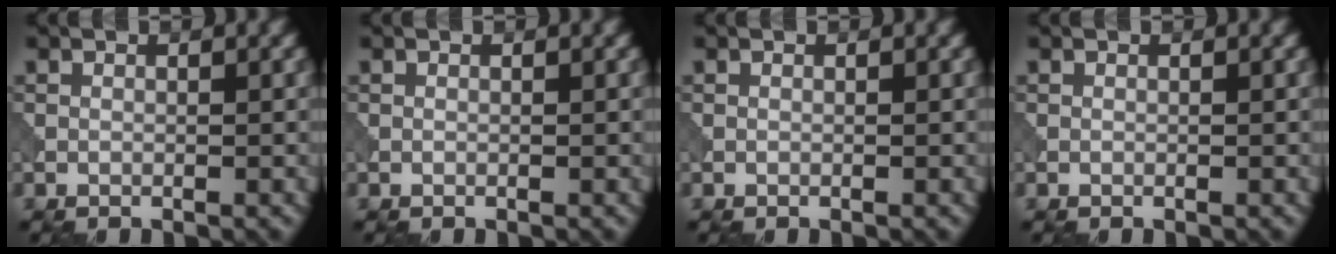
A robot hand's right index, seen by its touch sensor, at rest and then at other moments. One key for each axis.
{"total": 0.0}
{"total": 0.0}
{"total": 0.0}